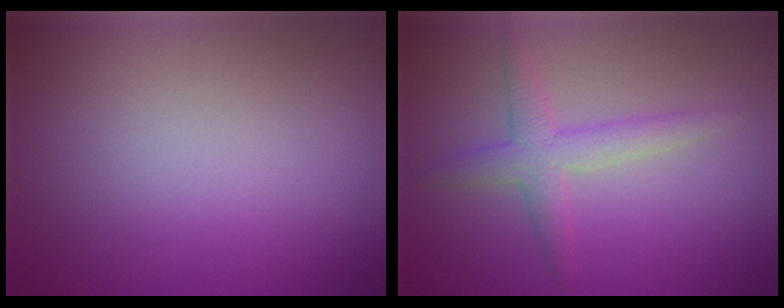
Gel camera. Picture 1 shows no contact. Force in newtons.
{"total": 2.7, "press": 2.7, "slide": 0.0}